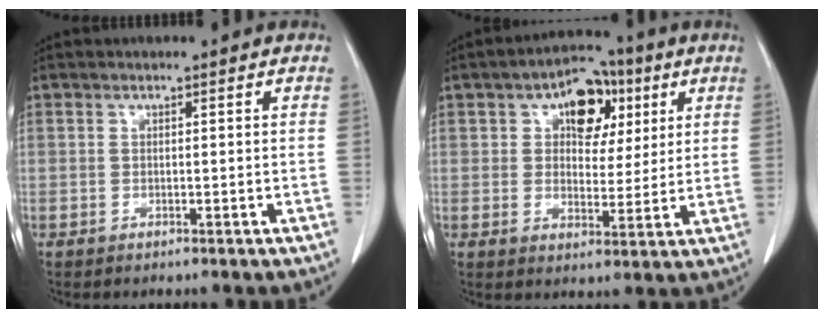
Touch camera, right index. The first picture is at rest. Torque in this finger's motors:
{"motor_torque": [0.46, 0.67, 0.18, 0.06]}